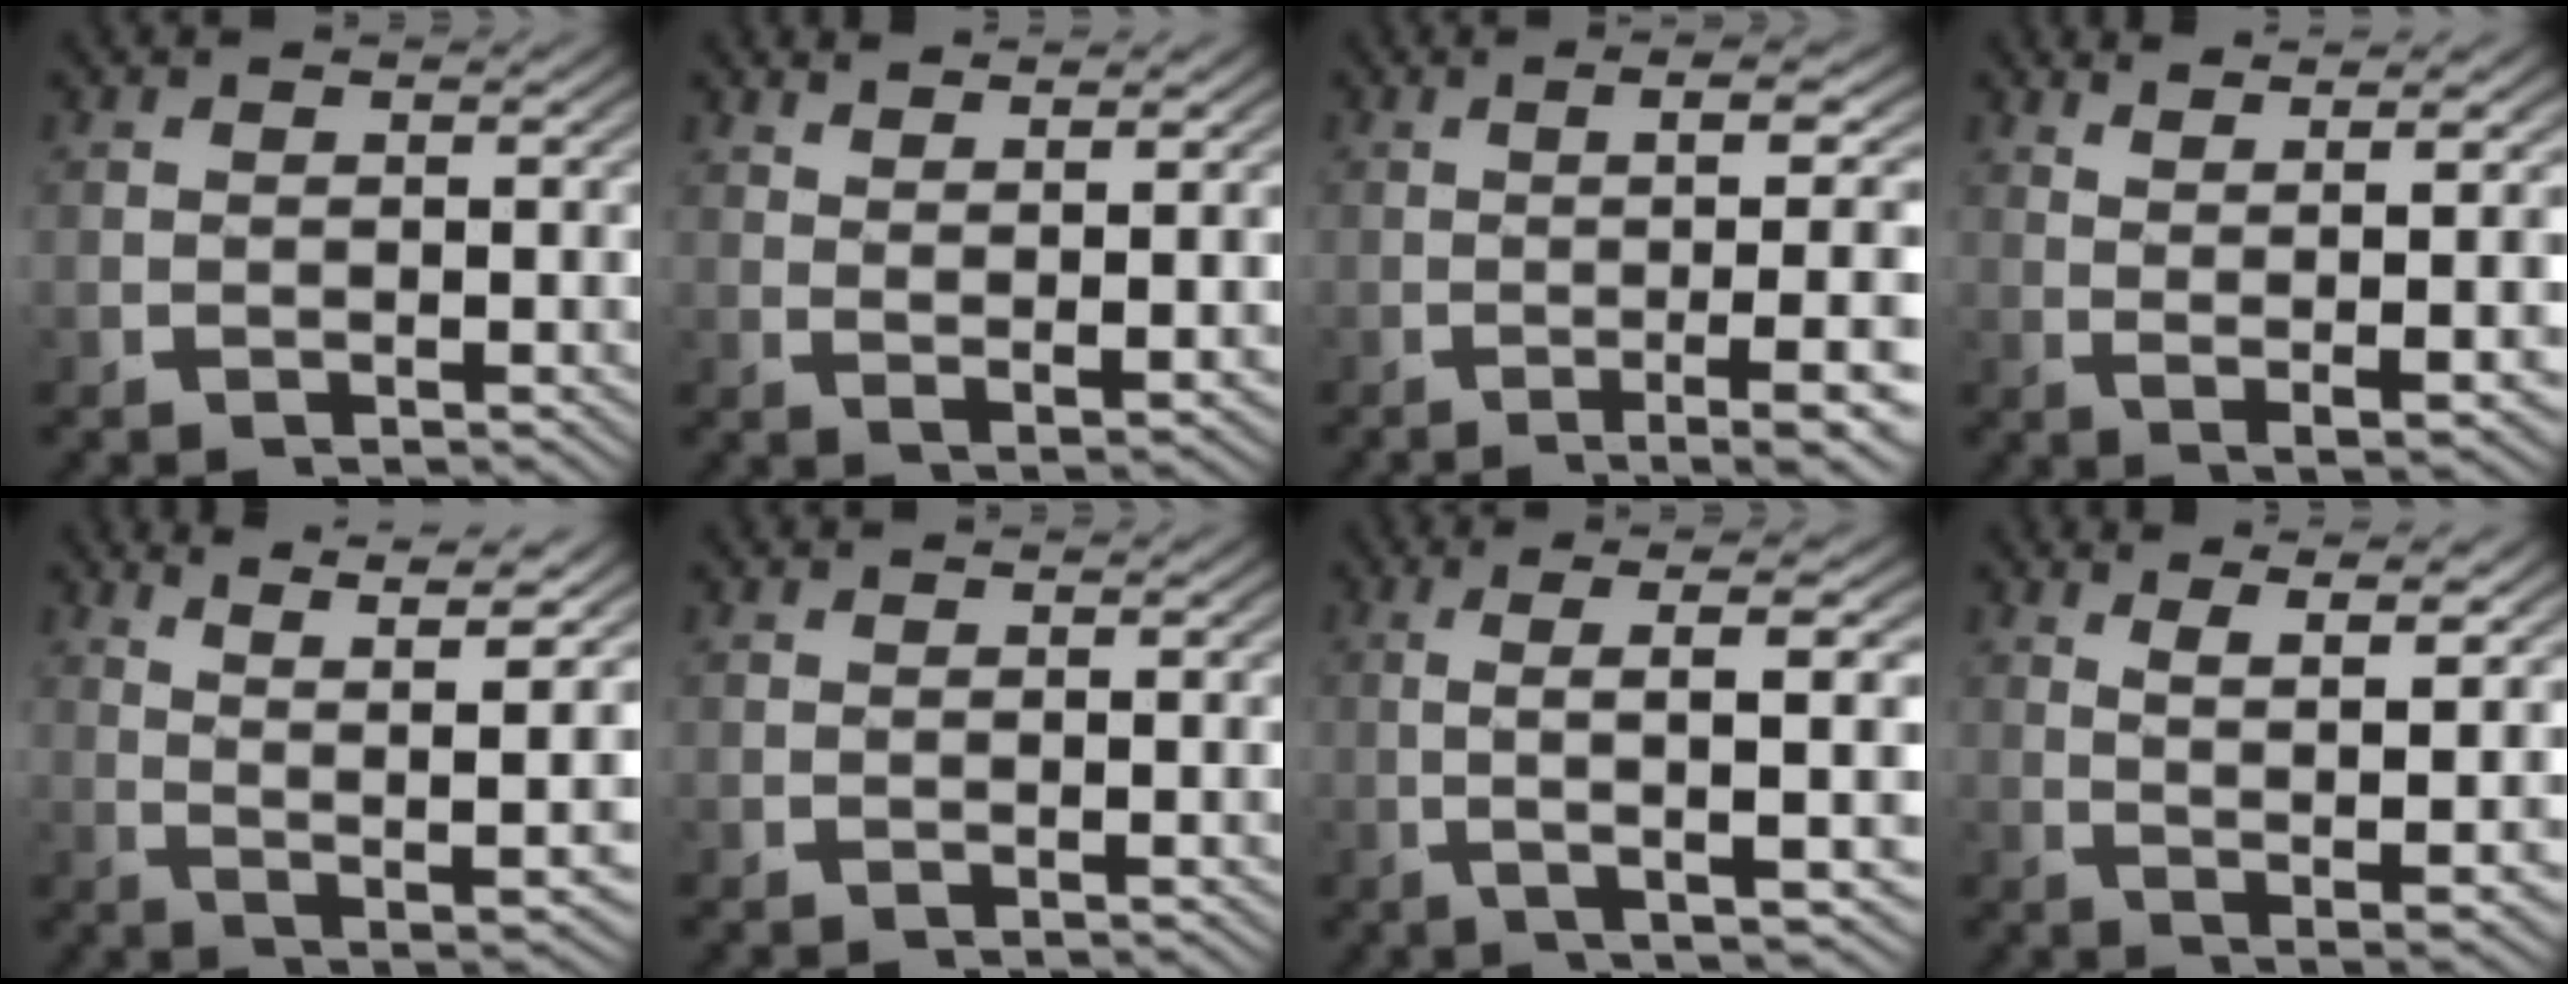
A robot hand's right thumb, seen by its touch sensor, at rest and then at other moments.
{"total": 3.1, "force": [2.6, 0.1, 1.8], "torque": [-0.032, 0.000, 0.052]}
{"total": 8.0, "force": [-1.6, 2.2, 7.6], "torque": [-0.116, -0.011, -0.015]}
{"total": 7.2, "force": [1.9, 1.8, 6.7], "torque": [-0.105, -0.008, 0.046]}
{"total": 11.0, "force": [4.1, 4.9, 8.9], "torque": [-0.130, 0.007, 0.058]}
{"total": 0.0}
{"total": 9.4, "force": [1.6, 2.3, 9.0], "torque": [-0.137, 0.018, 0.020]}
{"total": 6.3, "force": [2.1, 1.6, 5.7], "torque": [-0.097, -0.004, 0.039]}